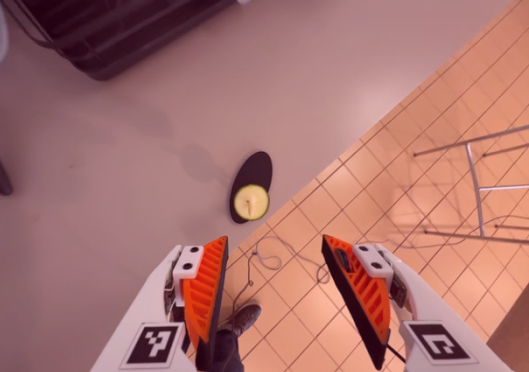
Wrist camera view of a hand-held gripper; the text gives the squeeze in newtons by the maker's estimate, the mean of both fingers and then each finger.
{"total": 0.0}